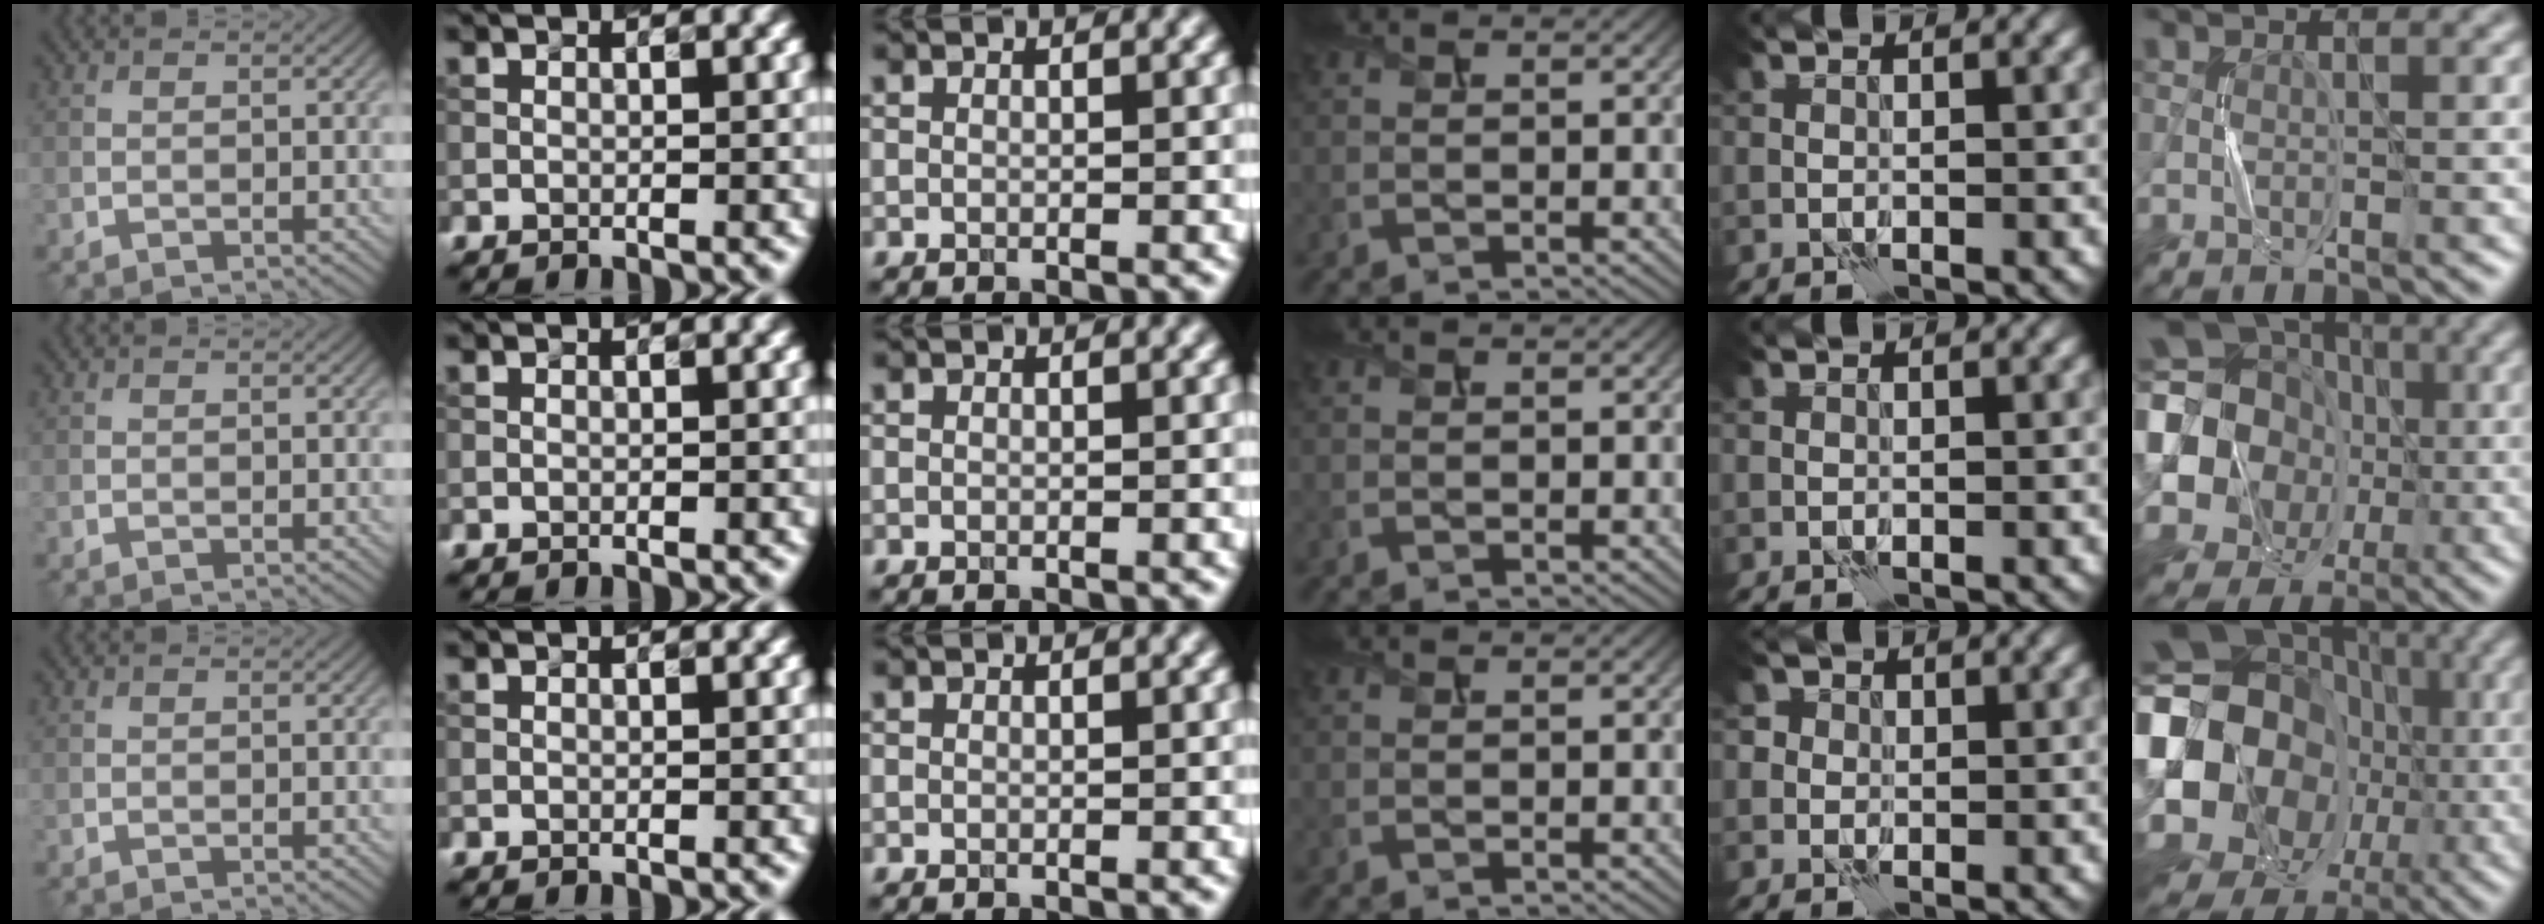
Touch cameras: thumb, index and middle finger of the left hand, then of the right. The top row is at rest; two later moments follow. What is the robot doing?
{"motion": "press", "object": "button"}